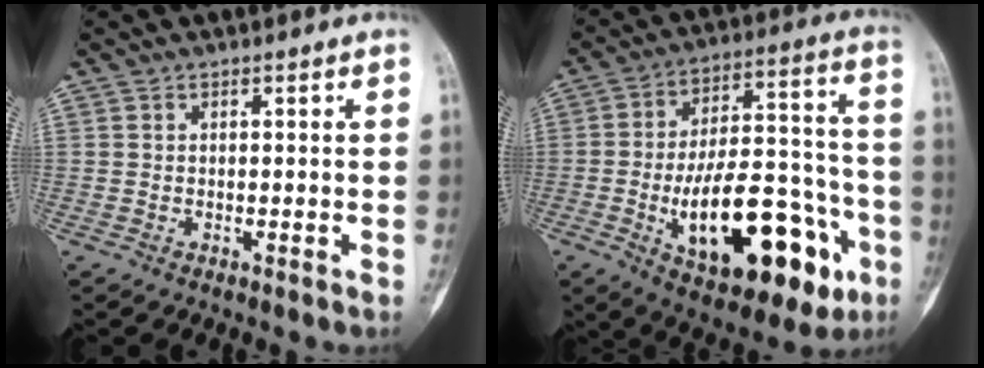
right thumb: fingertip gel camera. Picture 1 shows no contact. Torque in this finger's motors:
{"motor_torque": [0.63, 0.64, 1.92, -0.86, 0.19]}